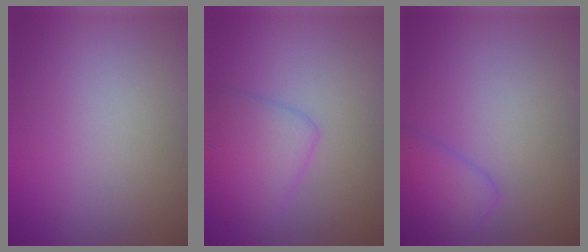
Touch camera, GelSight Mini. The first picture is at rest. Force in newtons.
{"total": 3.5, "press": 3.5, "slide": 0.1}
{"total": 1.8, "press": 1.8, "slide": 0.1}